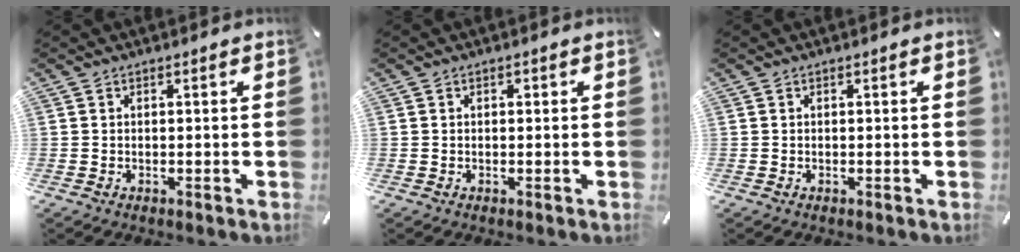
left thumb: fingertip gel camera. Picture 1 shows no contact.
{"total": 0.8, "force": [0.1, 0.6, 0.5], "torque": [-0.011, 0.004, 0.001]}
{"total": 0.0}